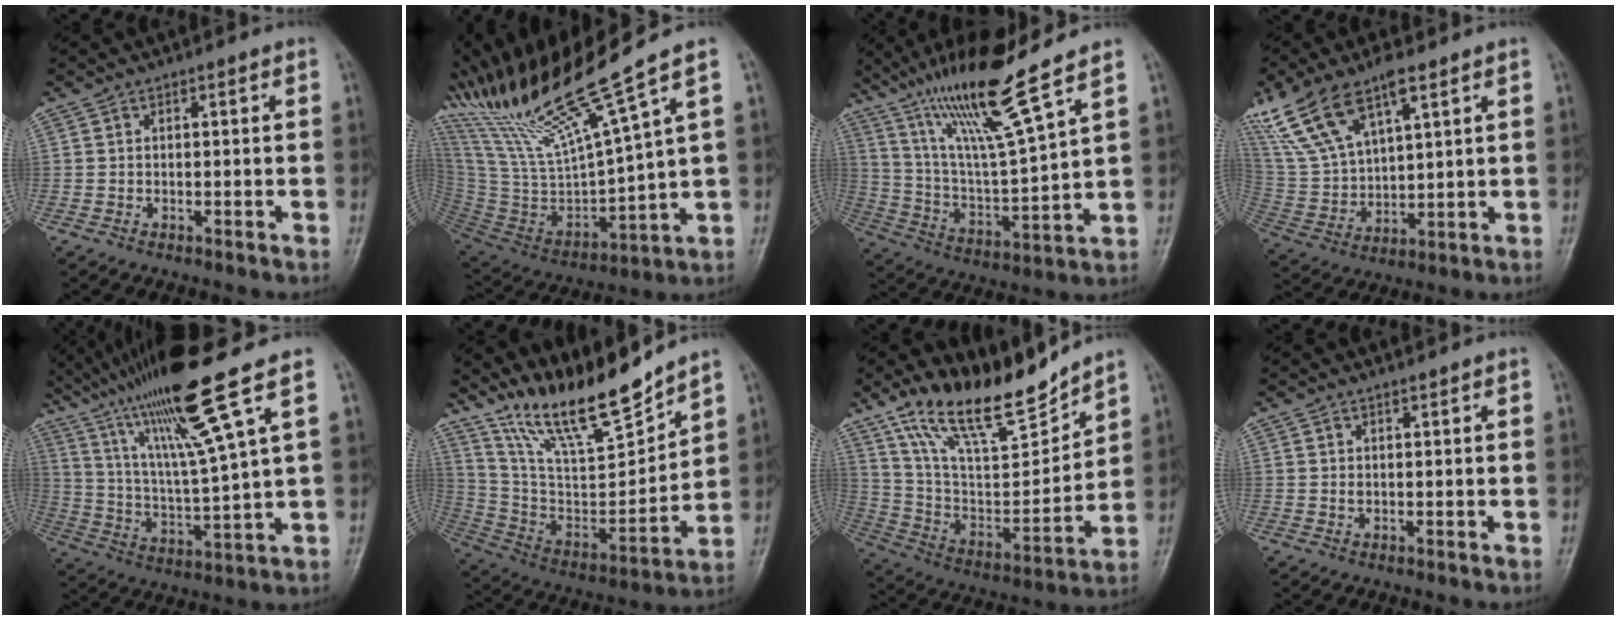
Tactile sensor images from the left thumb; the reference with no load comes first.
{"total": 23.2, "force": [17.4, 0.4, 15.3], "torque": [-0.283, -0.064, 0.344]}
{"total": 17.5, "force": [12.3, 0.6, 12.4], "torque": [-0.214, -0.060, 0.229]}
{"total": 16.0, "force": [9.9, 6.4, 10.8], "torque": [-0.215, -0.025, 0.204]}
{"total": 17.5, "force": [11.1, -0.9, 13.6], "torque": [-0.241, -0.043, 0.202]}
{"total": 18.4, "force": [15.7, 3.2, 8.9], "torque": [-0.127, -0.094, 0.299]}
{"total": 19.5, "force": [15.7, 5.4, 10.1], "torque": [-0.135, -0.088, 0.290]}
{"total": 0.6, "force": [0.5, 0.2, 0.4], "torque": [-0.006, -0.004, 0.010]}